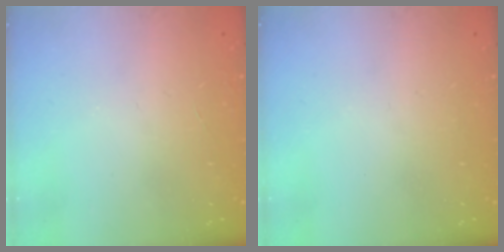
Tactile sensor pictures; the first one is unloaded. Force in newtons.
{"total": 0.0}